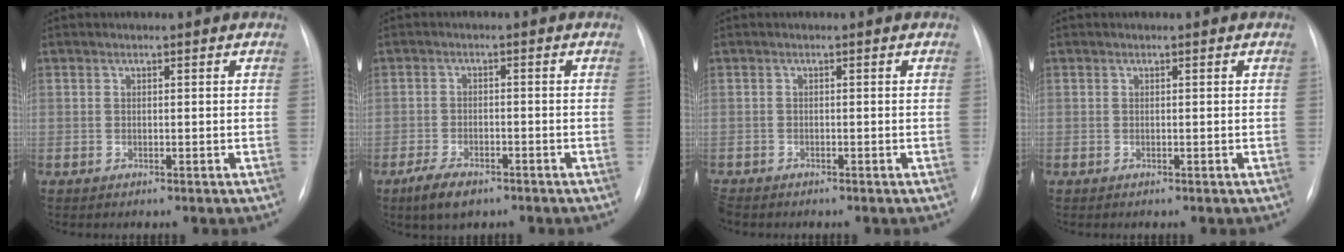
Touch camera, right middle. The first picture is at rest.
{"total": 4.9, "force": [-3.4, 2.0, 3.0], "torque": [-0.063, -0.005, -0.055]}
{"total": 2.1, "force": [-1.9, 0.8, 0.5], "torque": [-0.008, -0.005, -0.031]}
{"total": 0.0}